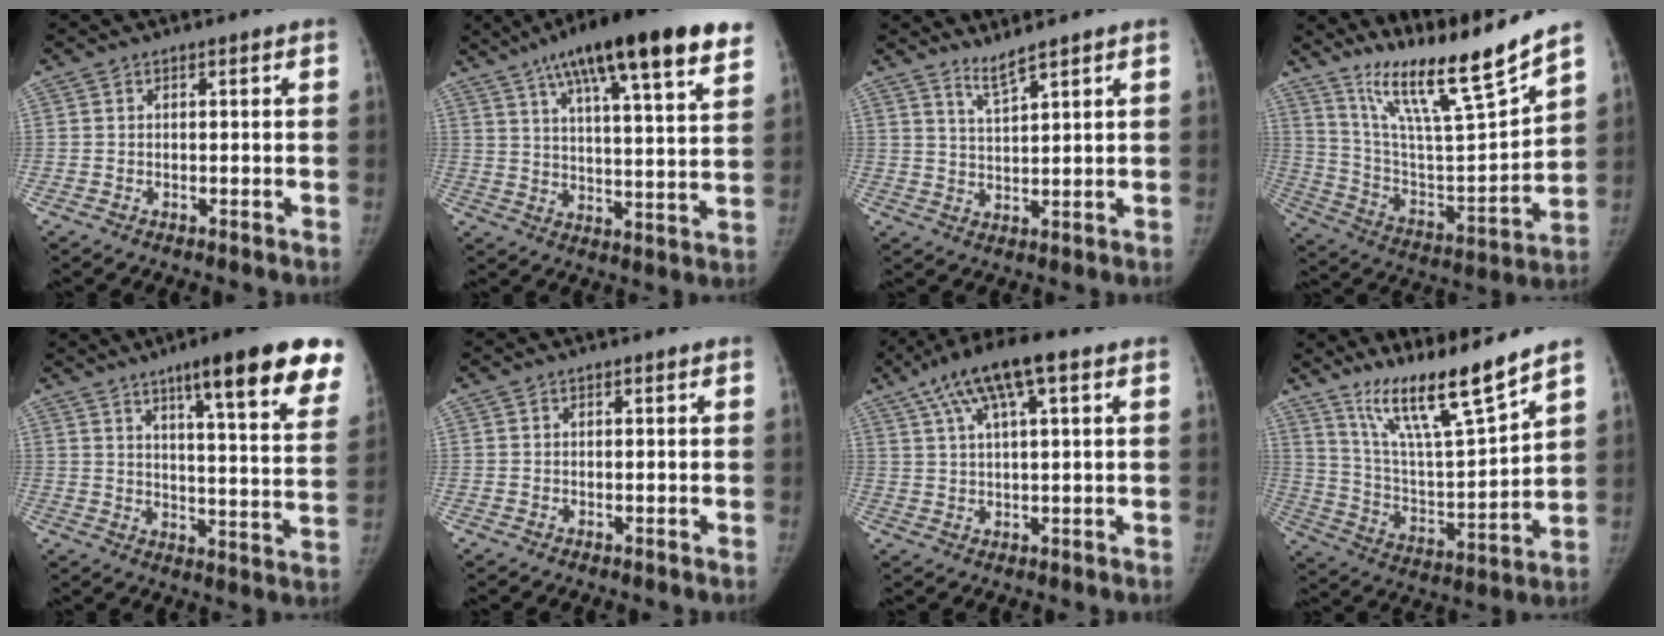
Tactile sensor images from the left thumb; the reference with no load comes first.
{"total": 24.7, "force": [15.7, 4.9, 18.5], "torque": [-0.272, -0.023, 0.232]}
{"total": 3.8, "force": [3.3, -0.3, 1.8], "torque": [-0.034, -0.035, 0.071]}
{"total": 20.2, "force": [16.1, 1.0, 12.1], "torque": [-0.173, -0.092, 0.292]}
{"total": 22.1, "force": [13.8, 3.8, 16.9], "torque": [-0.204, -0.051, 0.181]}
{"total": 0.0}
{"total": 11.9, "force": [5.7, 3.1, 10.0], "torque": [-0.184, 0.016, 0.098]}
{"total": 16.6, "force": [12.9, 1.0, 10.4], "torque": [-0.162, -0.079, 0.240]}